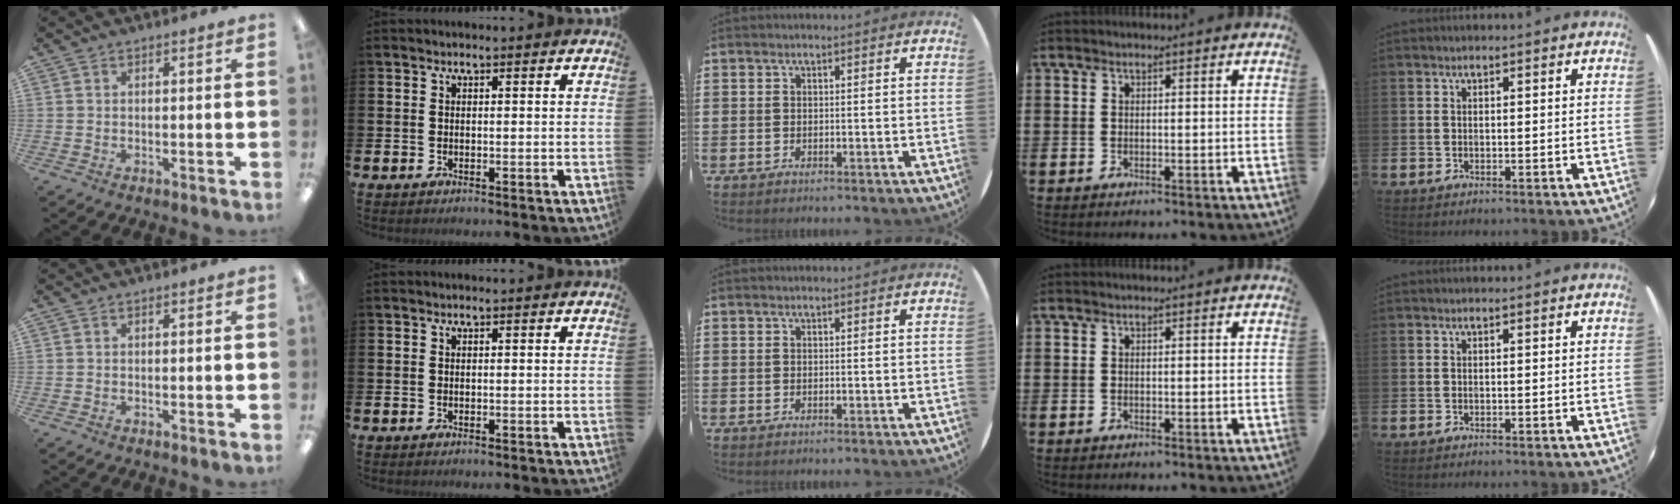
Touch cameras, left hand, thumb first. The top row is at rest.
{}